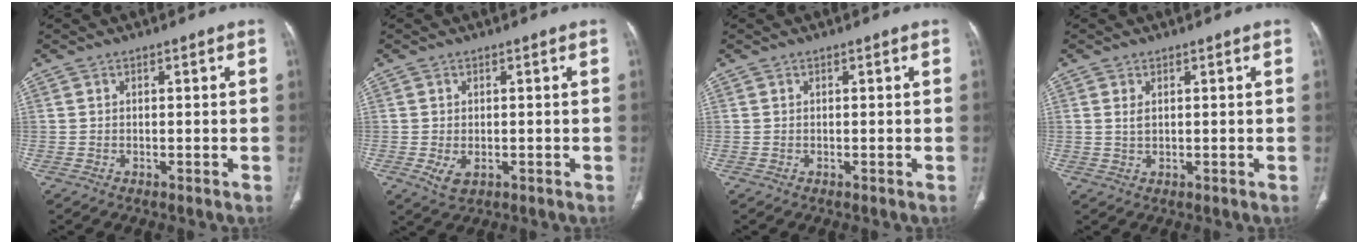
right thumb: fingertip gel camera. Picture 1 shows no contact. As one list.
[{"total": 3.2, "force": [-0.8, 2.0, 2.4], "torque": [-0.048, -0.004, -0.005]}, {"total": 0.0}, {"total": 1.9, "force": [0.5, 1.1, 1.5], "torque": [-0.031, 0.001, 0.016]}]